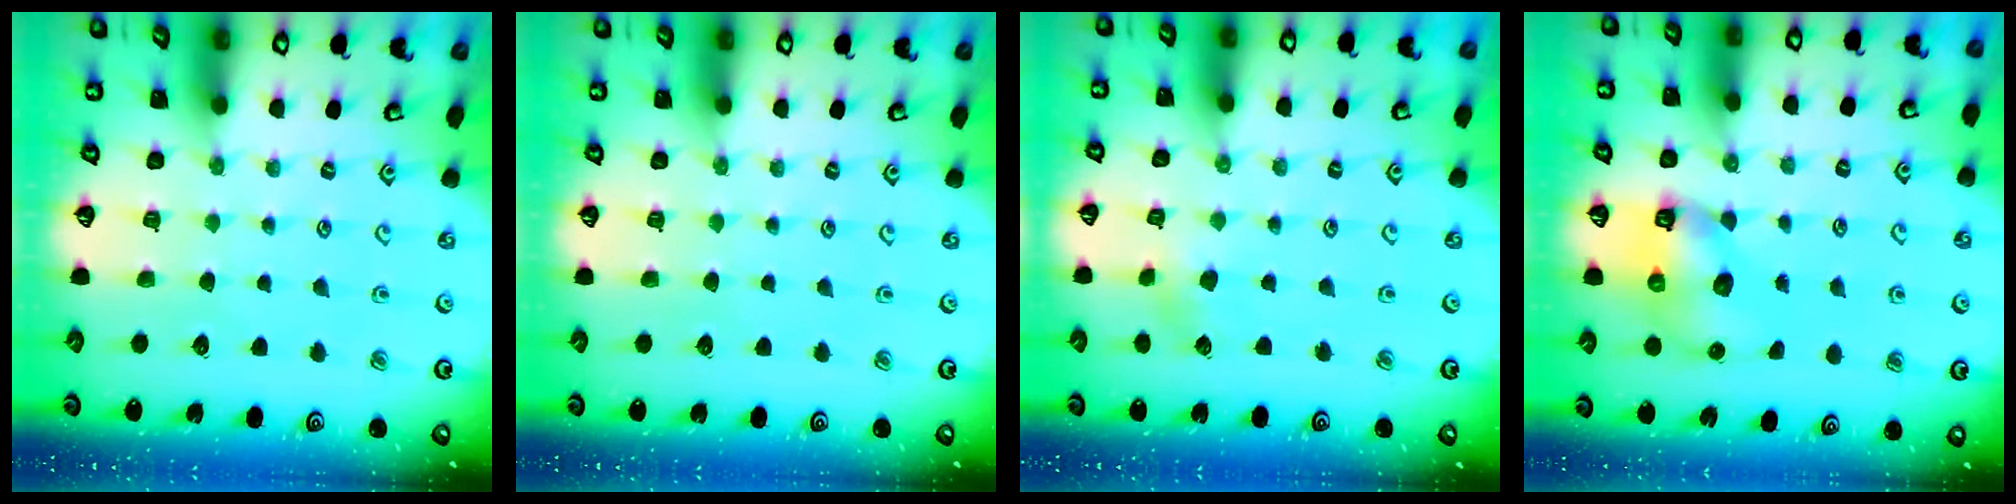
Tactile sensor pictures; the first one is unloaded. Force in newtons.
{"total": 0.0}
{"total": 1.8, "press": 1.8, "slide": 0.3}
{"total": 7.8, "press": 7.7, "slide": 1.0}